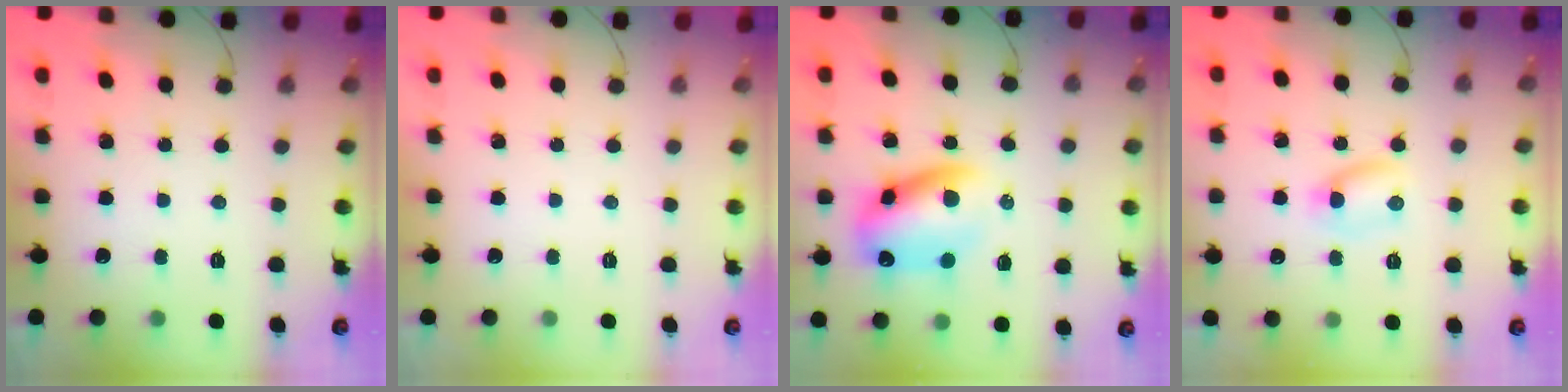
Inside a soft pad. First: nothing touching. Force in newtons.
{"total": 0.0}
{"total": 12.4, "press": 12.0, "slide": 3.1}
{"total": 3.7, "press": 3.5, "slide": 1.2}